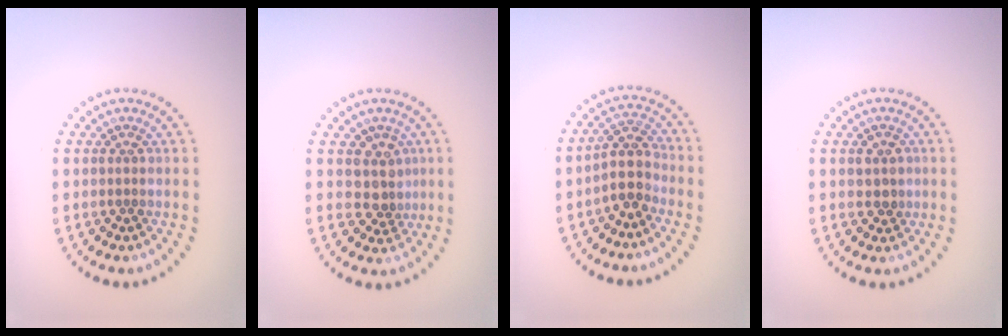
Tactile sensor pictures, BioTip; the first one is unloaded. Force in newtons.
{"total": 2.5, "press": 2.0, "slide": 1.5}
{"total": 2.8, "press": 2.3, "slide": 1.6}
{"total": 1.7, "press": 1.6, "slide": 0.3}